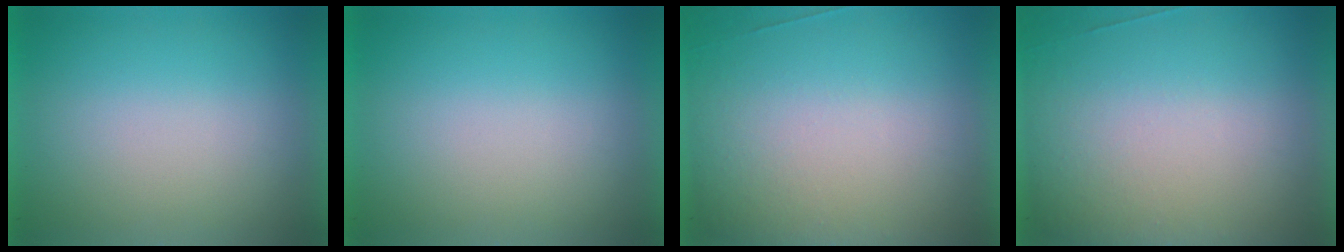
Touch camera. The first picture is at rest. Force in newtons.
{"total": 0.0}
{"total": 1.7}
{"total": 1.7}